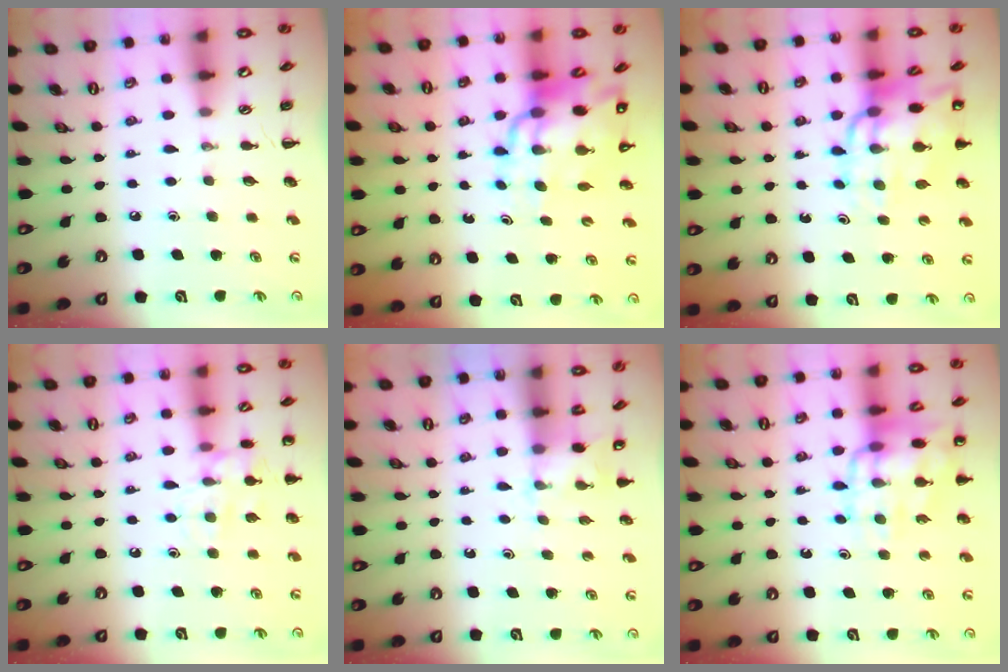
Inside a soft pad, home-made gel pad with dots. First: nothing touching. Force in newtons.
{"total": 16.1, "press": 15.4, "slide": 4.6}
{"total": 14.5, "press": 14.1, "slide": 3.2}
{"total": 10.9, "press": 10.9, "slide": 0.8}
{"total": 3.9, "press": 3.7, "slide": 1.0}
{"total": 14.7, "press": 14.5, "slide": 2.3}